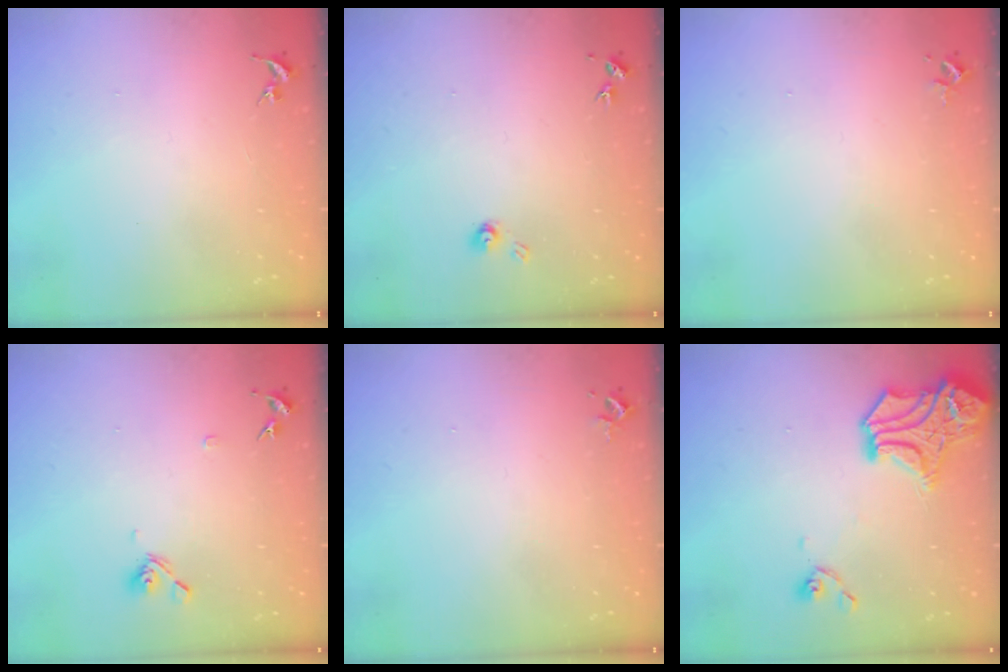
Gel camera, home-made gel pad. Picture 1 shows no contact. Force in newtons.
{"total": 4.0, "press": 4.0, "slide": 0.4}
{"total": 2.4, "press": 2.4, "slide": 0.3}
{"total": 7.5, "press": 7.3, "slide": 1.6}
{"total": 2.4, "press": 2.4, "slide": 0.3}
{"total": 17.1, "press": 17.0, "slide": 1.5}